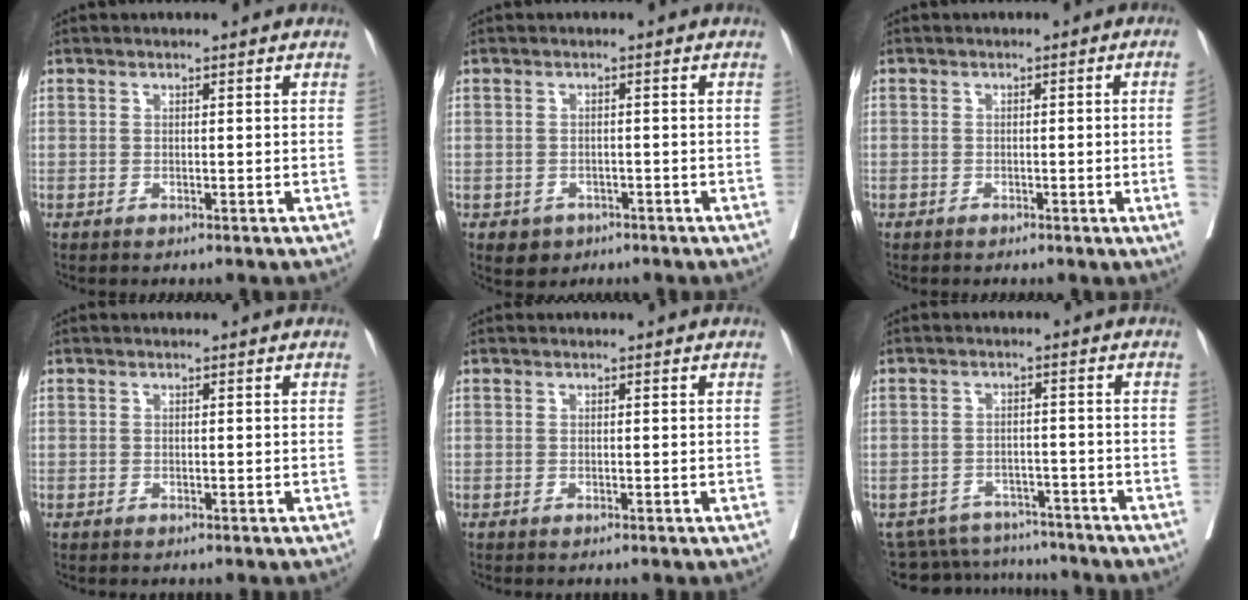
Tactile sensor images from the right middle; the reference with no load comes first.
{"total": 2.7, "force": [-1.6, 2.1, 0.6], "torque": [-0.009, 0.003, -0.016]}
{"total": 2.7, "force": [-0.6, -0.6, 2.6], "torque": [-0.035, -0.002, -0.008]}
{"total": 0.0}
{"total": 0.0}
{"total": 9.7, "force": [-9.3, 2.6, 0.3], "torque": [-0.007, 0.012, -0.124]}